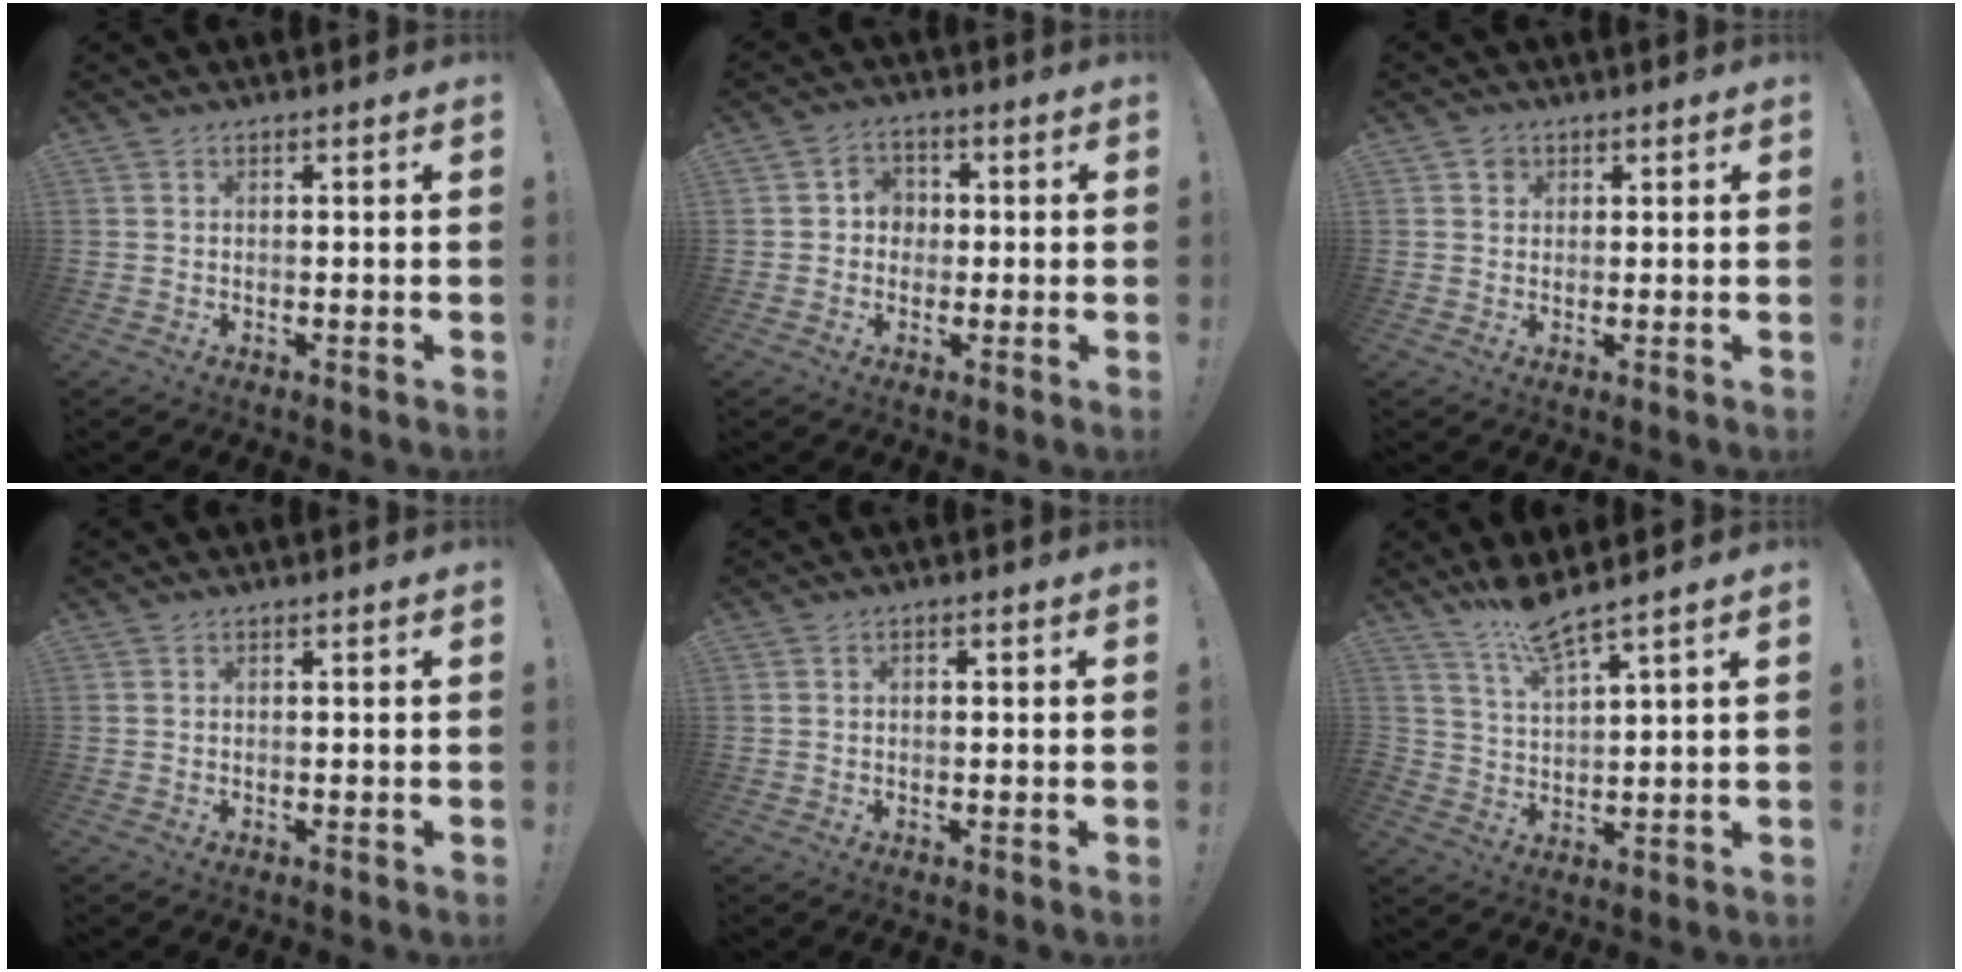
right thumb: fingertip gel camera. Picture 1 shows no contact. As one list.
[{"total": 4.8, "force": [-0.5, 4.6, 1.3], "torque": [-0.019, 0.007, -0.009]}, {"total": 2.3, "force": [1.2, 1.9, 0.4], "torque": [-0.005, -0.002, 0.020]}, {"total": 0.0}, {"total": 1.1, "force": [-0.4, 0.8, 0.7], "torque": [-0.012, 0.005, -0.008]}, {"total": 8.7, "force": [7.2, 0.9, 4.8], "torque": [-0.086, -0.040, 0.126]}]